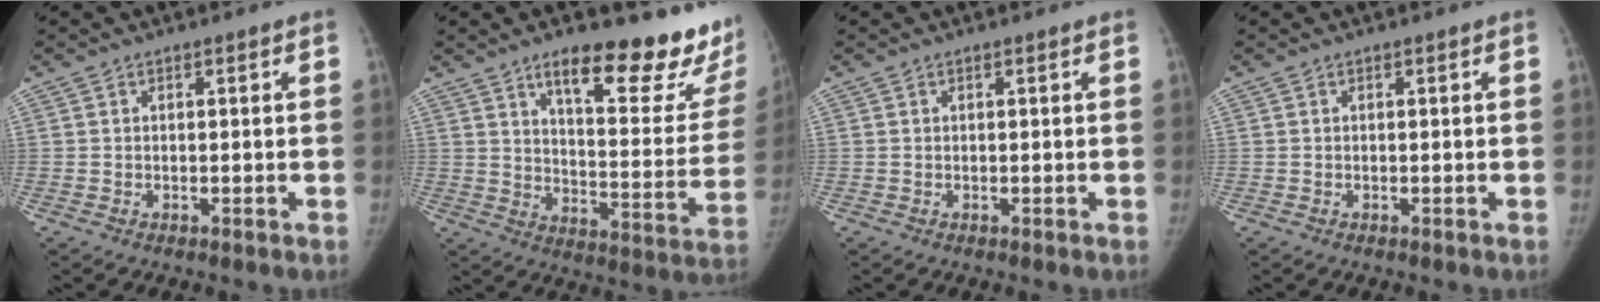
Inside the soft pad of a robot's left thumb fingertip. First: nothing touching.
{"total": 24.2, "force": [16.2, 7.2, 16.4], "torque": [-0.174, -0.097, 0.223]}
{"total": 0.0}
{"total": 0.0}